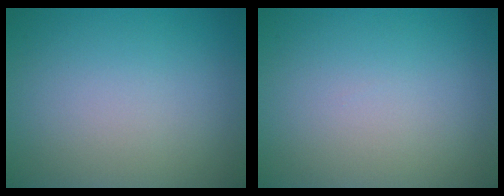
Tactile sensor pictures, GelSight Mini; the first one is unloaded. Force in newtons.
{"total": 0.0}